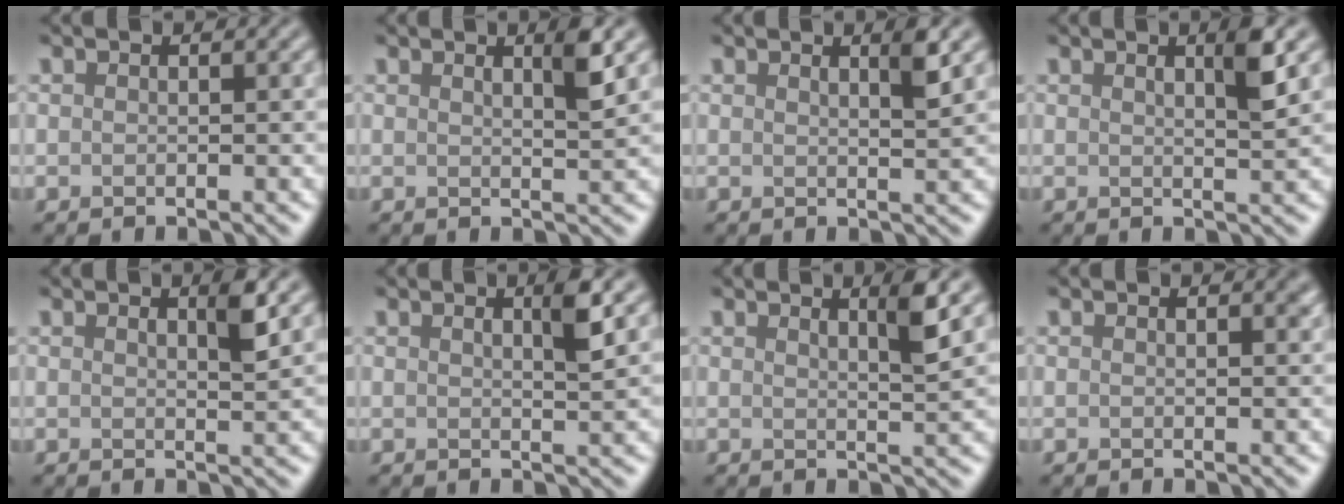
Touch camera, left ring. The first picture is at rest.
{"total": 2.2, "force": [1.1, 0.4, 1.9], "torque": [-0.022, 0.001, 0.014]}
{"total": 1.8, "force": [1.0, 0.4, 1.4], "torque": [-0.015, 0.001, 0.013]}
{"total": 2.5, "force": [1.0, 0.4, 2.2], "torque": [-0.028, 0.002, 0.014]}
{"total": 2.0, "force": [0.9, 0.3, 1.7], "torque": [-0.022, 0.000, 0.012]}
{"total": 2.3, "force": [0.9, 0.3, 2.0], "torque": [-0.028, 0.002, 0.013]}
{"total": 2.6, "force": [1.4, 0.4, 2.2], "torque": [-0.025, 0.001, 0.019]}
{"total": 0.8, "force": [0.5, 0.2, 0.6], "torque": [-0.005, -0.003, 0.010]}